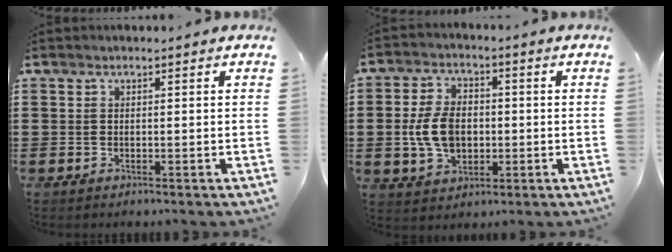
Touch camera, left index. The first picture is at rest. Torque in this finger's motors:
{"motor_torque": [1.35, -0.16, 0.54, 0.16]}